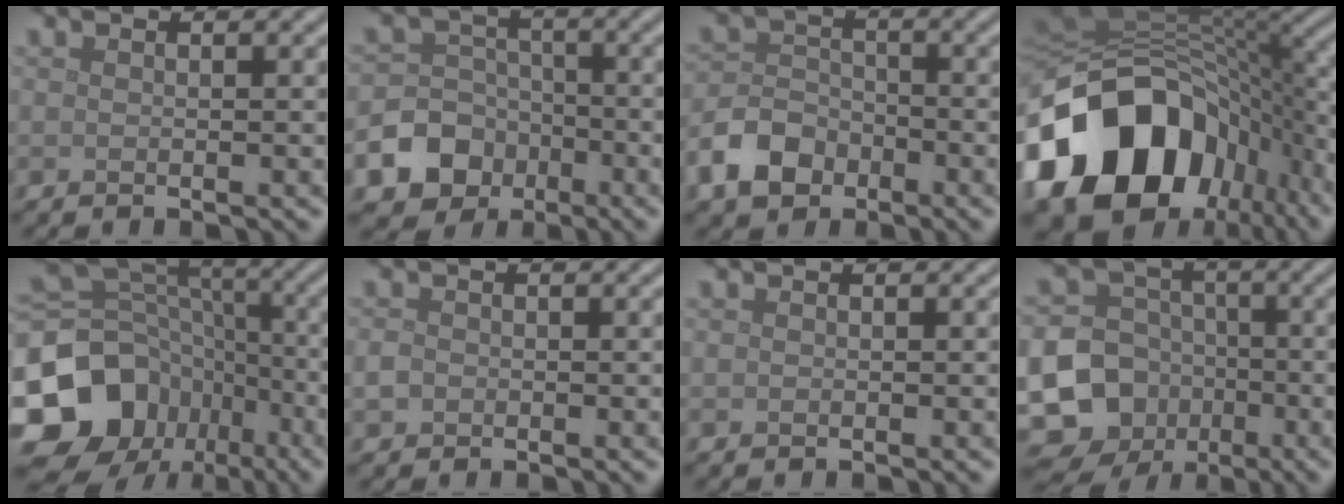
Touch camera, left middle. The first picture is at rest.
{"total": 9.5, "force": [-4.5, 8.1, 1.9], "torque": [-0.032, -0.022, -0.099]}
{"total": 4.7, "force": [-2.6, 3.3, 2.1], "torque": [-0.044, 0.000, -0.056]}
{"total": 18.2, "force": [-6.2, 13.4, 10.7], "torque": [-0.221, -0.026, -0.096]}
{"total": 17.0, "force": [-7.8, 13.4, 6.8], "torque": [-0.184, -0.002, -0.132]}
{"total": 1.1, "force": [-0.3, 1.0, 0.4], "torque": [-0.007, -0.003, -0.011]}
{"total": 0.0}
{"total": 15.4, "force": [-6.1, 13.6, 3.8], "torque": [-0.100, -0.048, -0.121]}